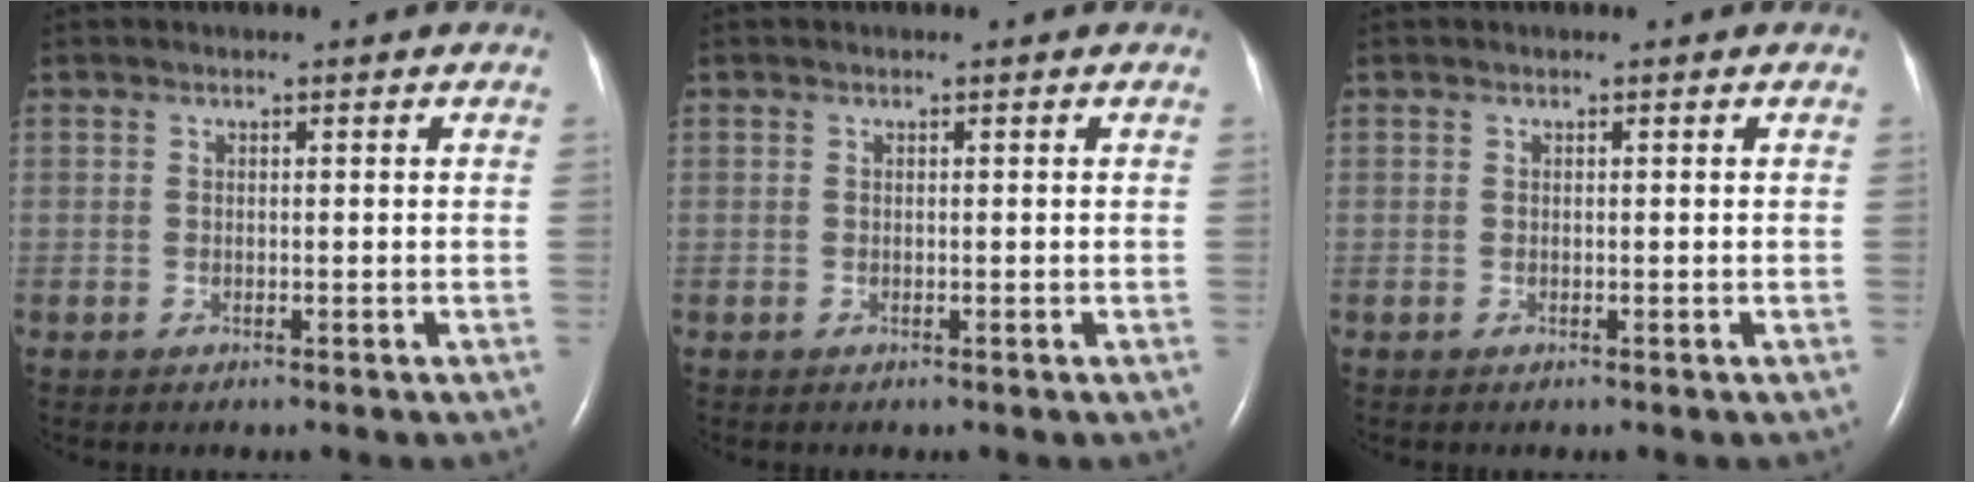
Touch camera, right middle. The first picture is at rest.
{"total": 0.0}
{"total": 0.0}